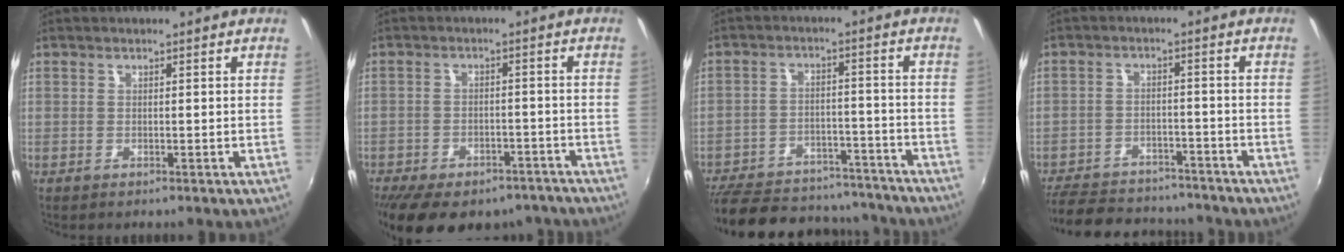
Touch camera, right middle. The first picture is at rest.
{"total": 18.4, "force": [-14.0, 8.5, 8.3], "torque": [-0.178, -0.014, -0.180]}
{"total": 24.0, "force": [-20.0, 9.9, 8.8], "torque": [-0.200, 0.023, -0.258]}
{"total": 16.9, "force": [-14.3, 6.8, 5.9], "torque": [-0.149, 0.011, -0.201]}